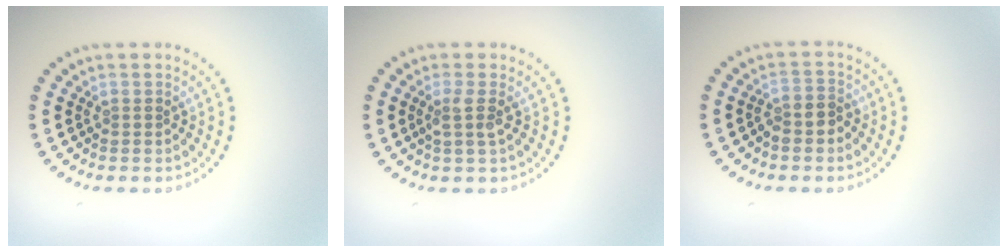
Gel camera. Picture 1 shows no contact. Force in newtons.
{"total": 1.8, "press": 1.3, "slide": 1.2}
{"total": 2.2, "press": 1.9, "slide": 1.2}